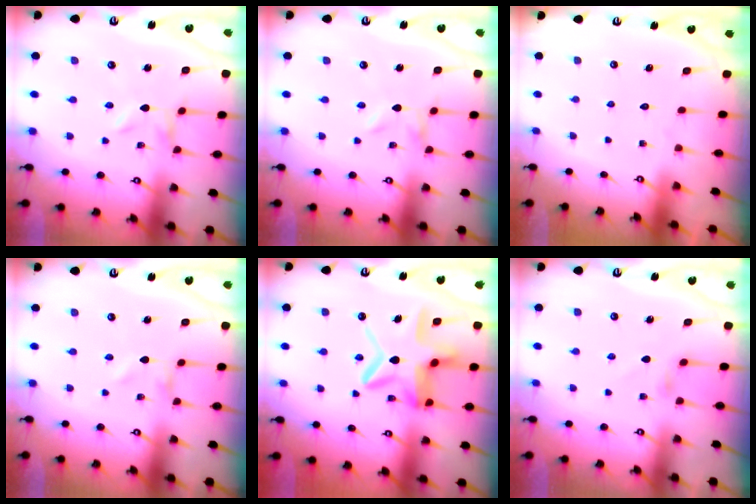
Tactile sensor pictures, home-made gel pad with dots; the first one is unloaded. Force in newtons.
{"total": 0.0}
{"total": 1.8, "press": 1.8, "slide": 0.1}
{"total": 0.0}
{"total": 14.5, "press": 14.5, "slide": 1.2}
{"total": 2.5, "press": 2.5, "slide": 0.4}